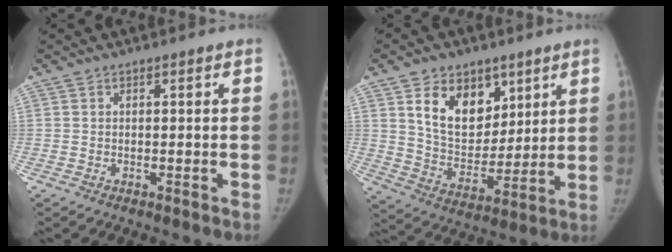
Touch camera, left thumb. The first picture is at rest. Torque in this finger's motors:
{"motor_torque": [0.01, 0.12, 1.21, -0.78, 0.30]}